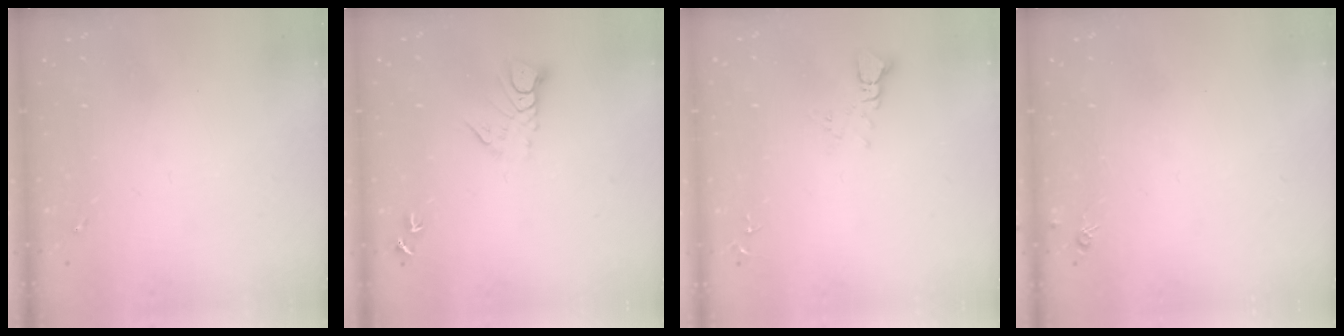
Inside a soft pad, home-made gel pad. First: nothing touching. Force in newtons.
{"total": 6.6, "press": 6.6, "slide": 0.7}
{"total": 3.8, "press": 3.8, "slide": 0.3}
{"total": 4.4, "press": 4.3, "slide": 0.5}